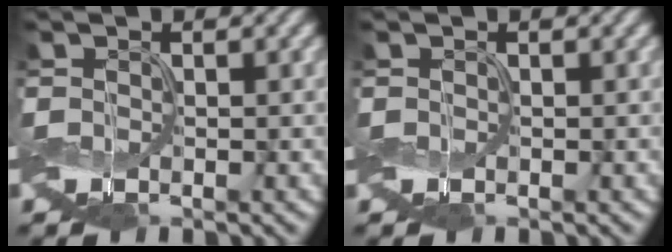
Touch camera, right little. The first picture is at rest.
{"total": 0.0}